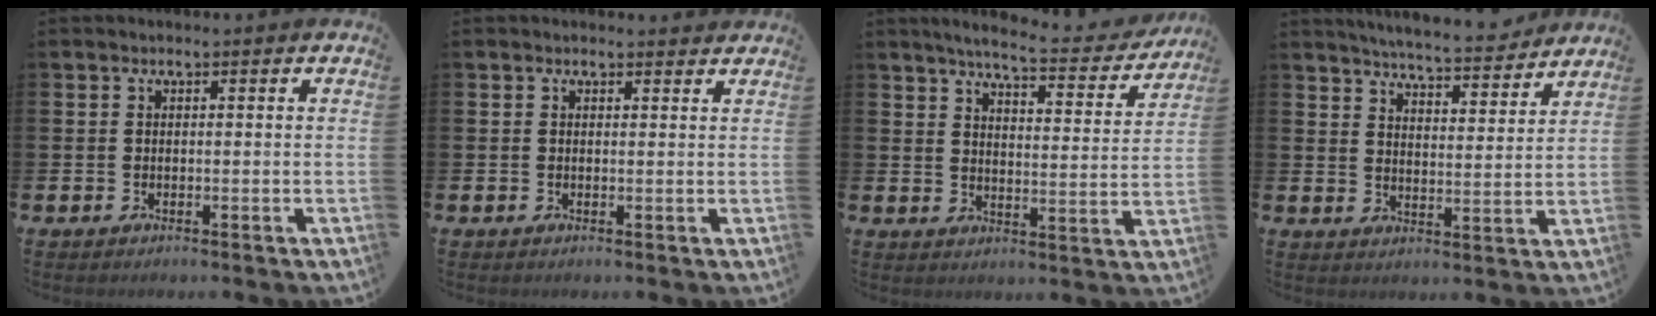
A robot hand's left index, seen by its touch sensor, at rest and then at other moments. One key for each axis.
{"total": 0.7, "fx": 0.7, "fy": 0.2, "fz": 0.1, "tx": 0.007, "ty": 0.000, "tz": 0.010}
{"total": 5.9, "fx": 5.4, "fy": 0.3, "fz": 2.1, "tx": -0.050, "ty": -0.037, "tz": 0.087}
{"total": 5.9, "fx": 5.8, "fy": 0.2, "fz": 1.0, "tx": -0.036, "ty": -0.041, "tz": 0.100}